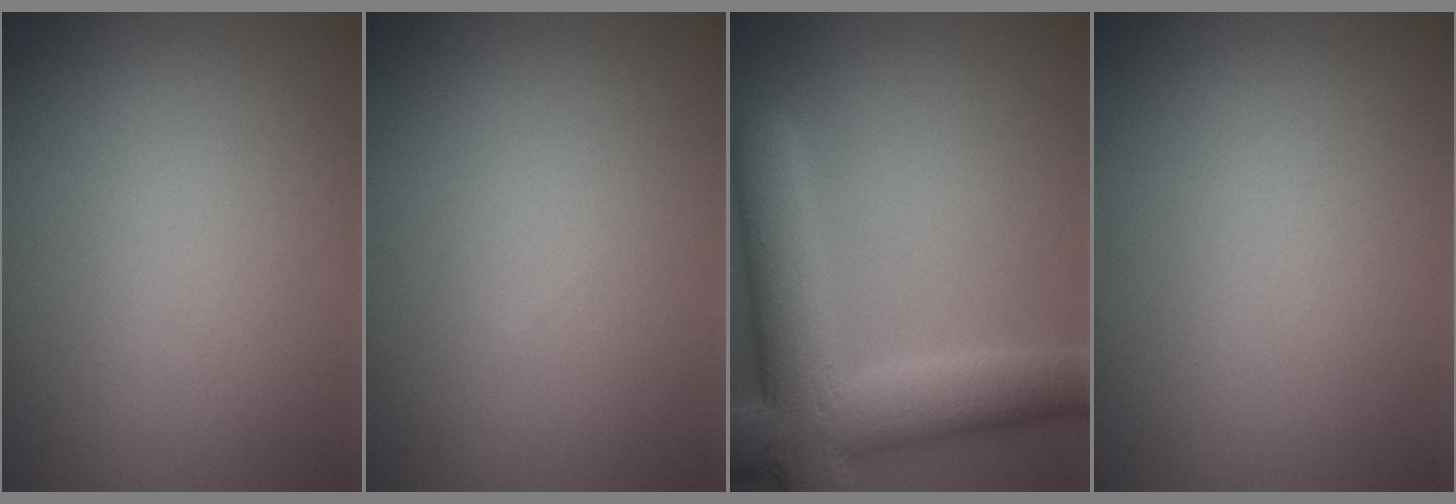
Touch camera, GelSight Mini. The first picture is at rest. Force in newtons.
{"total": 0.0}
{"total": 9.6, "press": 9.6, "slide": 0.4}
{"total": 0.0}